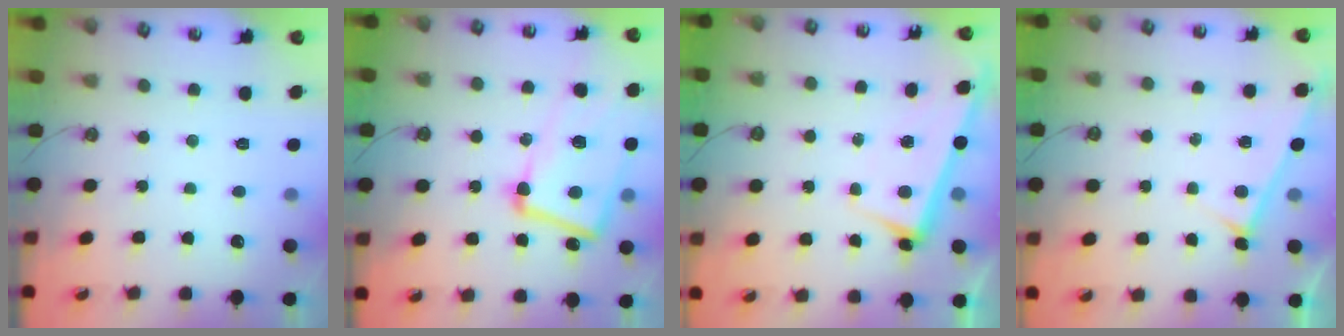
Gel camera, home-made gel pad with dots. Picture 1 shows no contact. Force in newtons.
{"total": 14.2, "press": 14.0, "slide": 2.3}
{"total": 2.6, "press": 2.5, "slide": 0.7}
{"total": 5.8, "press": 5.8, "slide": 0.2}